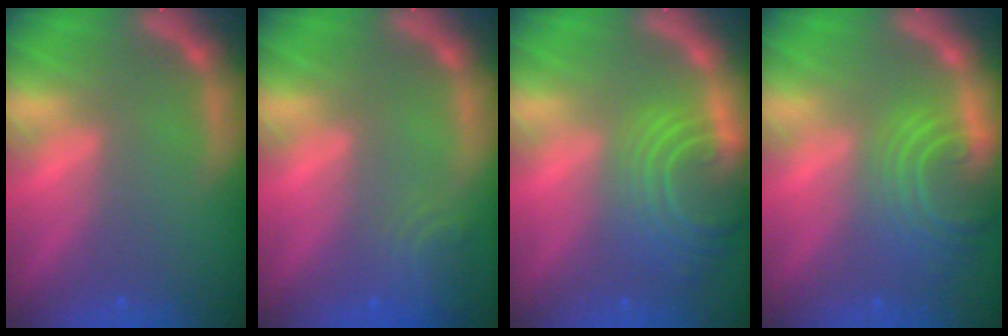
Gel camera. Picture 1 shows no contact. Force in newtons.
{"total": 3.5}
{"total": 8.5}
{"total": 7.0}